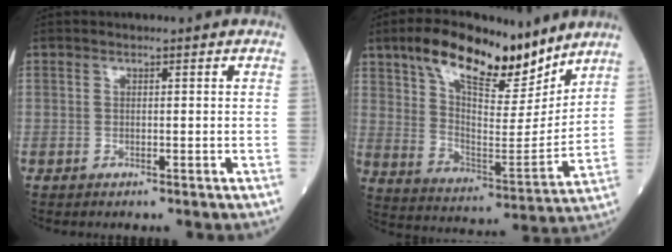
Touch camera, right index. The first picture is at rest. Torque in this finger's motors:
{"motor_torque": [1.12, 1.02, 0.39, 0.09]}